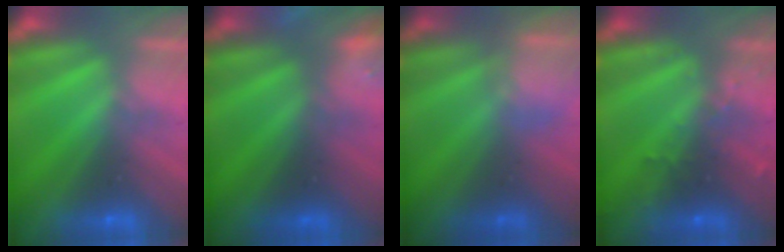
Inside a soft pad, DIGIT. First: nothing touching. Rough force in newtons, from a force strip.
{"total": 6.6}
{"total": 3.5}
{"total": 3.0}